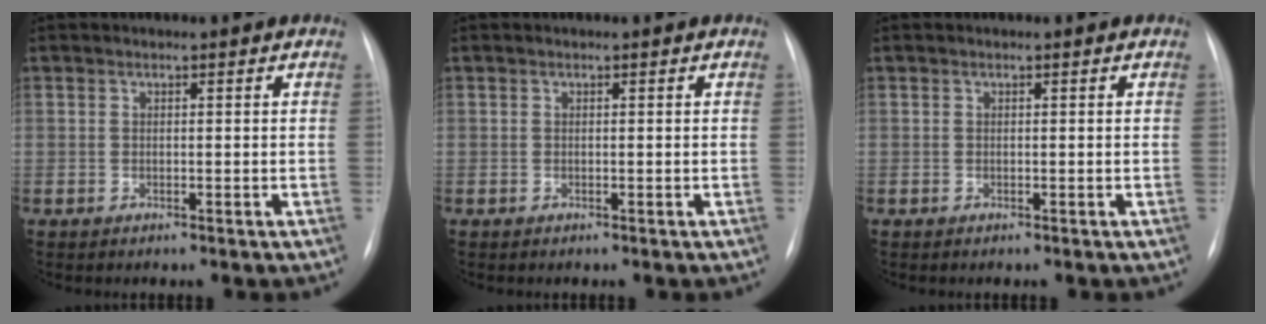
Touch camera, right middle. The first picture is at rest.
{"total": 0.0}
{"total": 0.0}